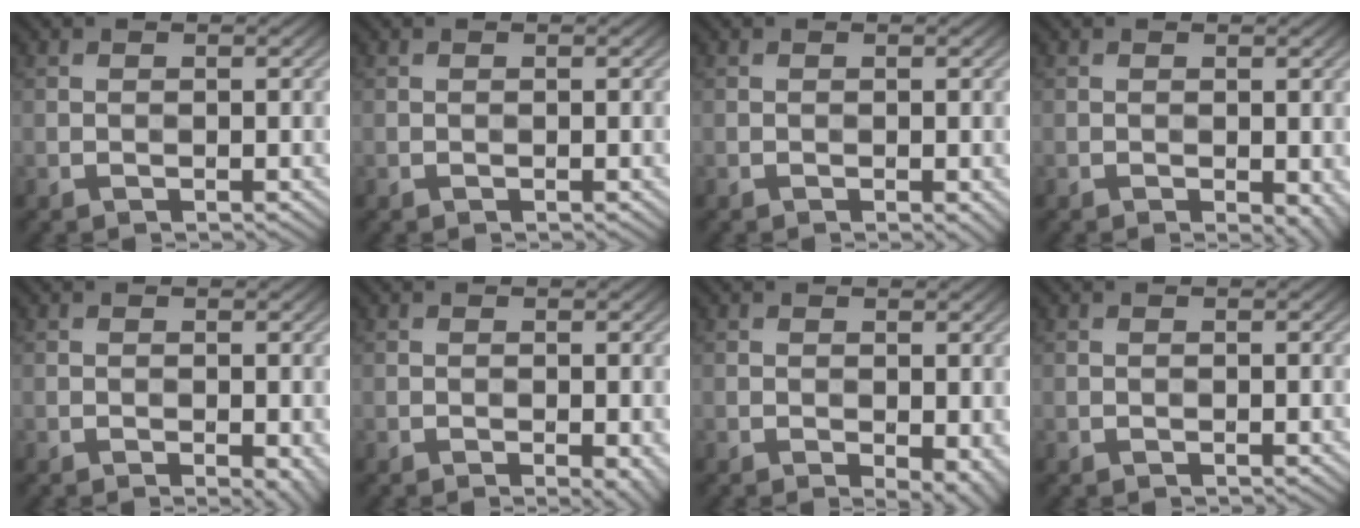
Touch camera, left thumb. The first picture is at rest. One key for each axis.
{"total": 0.0}
{"total": 0.7, "fx": -0.2, "fy": 0.2, "fz": 0.7, "tx": -0.012, "ty": -0.003, "tz": -0.004}
{"total": 2.4, "fx": -0.8, "fy": 1.3, "fz": 1.9, "tx": -0.023, "ty": -0.009, "tz": -0.007}
{"total": 1.9, "fx": -0.7, "fy": 0.7, "fz": 1.6, "tx": -0.020, "ty": -0.006, "tz": -0.005}
{"total": 1.7, "fx": -0.7, "fy": 0.4, "fz": 1.5, "tx": -0.021, "ty": -0.004, "tz": -0.007}
{"total": 3.5, "fx": -1.1, "fy": 1.7, "fz": 2.8, "tx": -0.035, "ty": -0.009, "tz": -0.012}
{"total": 0.0}